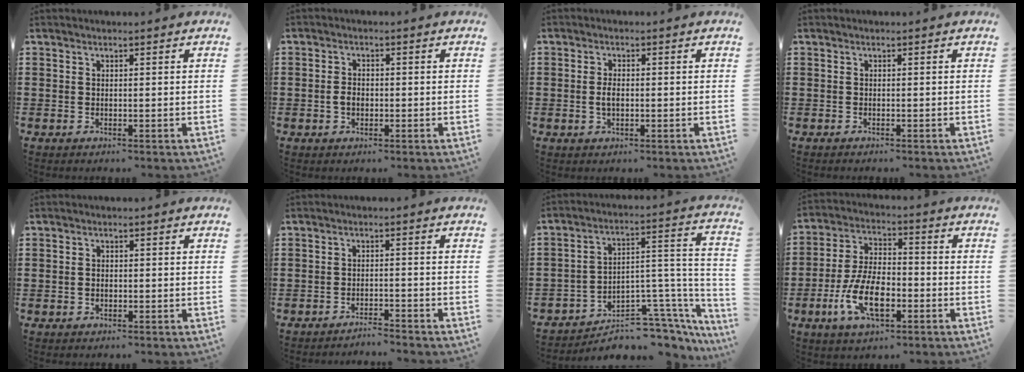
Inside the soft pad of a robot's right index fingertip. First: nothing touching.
{"total": 2.0, "force": [-0.4, 1.3, 1.4], "torque": [-0.029, 0.005, -0.008]}
{"total": 2.4, "force": [-0.2, 1.1, 2.1], "torque": [-0.048, 0.000, -0.007]}
{"total": 0.0}
{"total": 0.8, "force": [-0.2, 0.6, 0.6], "torque": [-0.013, 0.002, -0.005]}
{"total": 2.2, "force": [-2.2, -0.2, 0.2], "torque": [-0.007, 0.003, -0.047]}
{"total": 6.8, "force": [-5.6, 2.9, 2.6], "torque": [-0.040, 0.002, -0.103]}
{"total": 10.4, "force": [-3.8, 4.7, 8.4], "torque": [-0.190, -0.008, -0.072]}